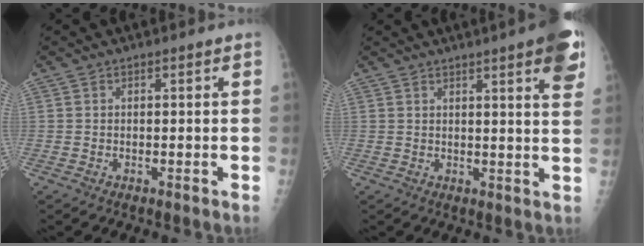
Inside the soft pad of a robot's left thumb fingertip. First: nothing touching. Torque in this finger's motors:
{"motor_torque": [2.60, 1.79, 1.49, -0.87, 0.29]}